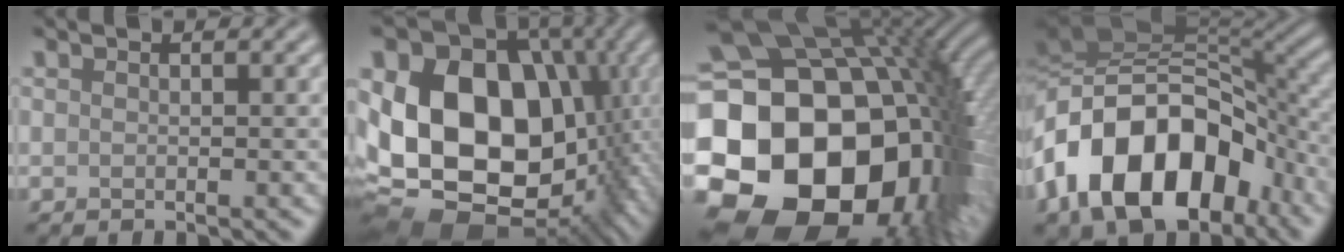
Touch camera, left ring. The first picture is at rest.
{"total": 21.3, "force": [-0.3, 16.5, 13.4], "torque": [-0.242, -0.007, 0.013]}
{"total": 25.0, "force": [-5.6, 19.4, 14.7], "torque": [-0.254, -0.033, -0.136]}
{"total": 16.0, "force": [-5.7, 10.1, 11.0], "torque": [-0.182, 0.009, -0.112]}